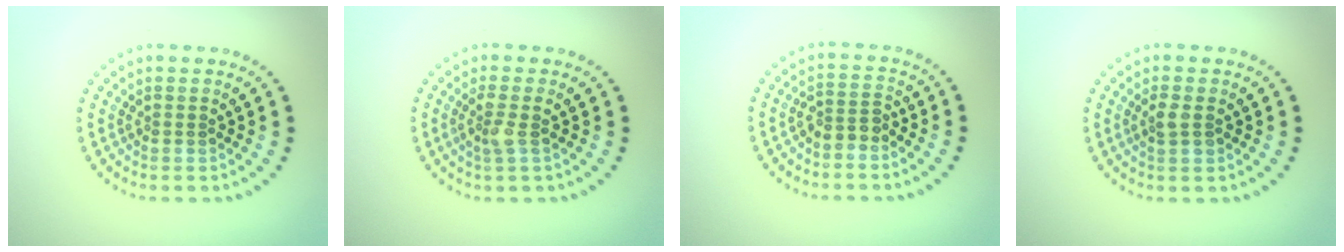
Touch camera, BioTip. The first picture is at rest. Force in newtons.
{"total": 1.8, "press": 1.5, "slide": 0.9}
{"total": 2.0, "press": 1.7, "slide": 1.2}
{"total": 1.5, "press": 1.5, "slide": 0.3}